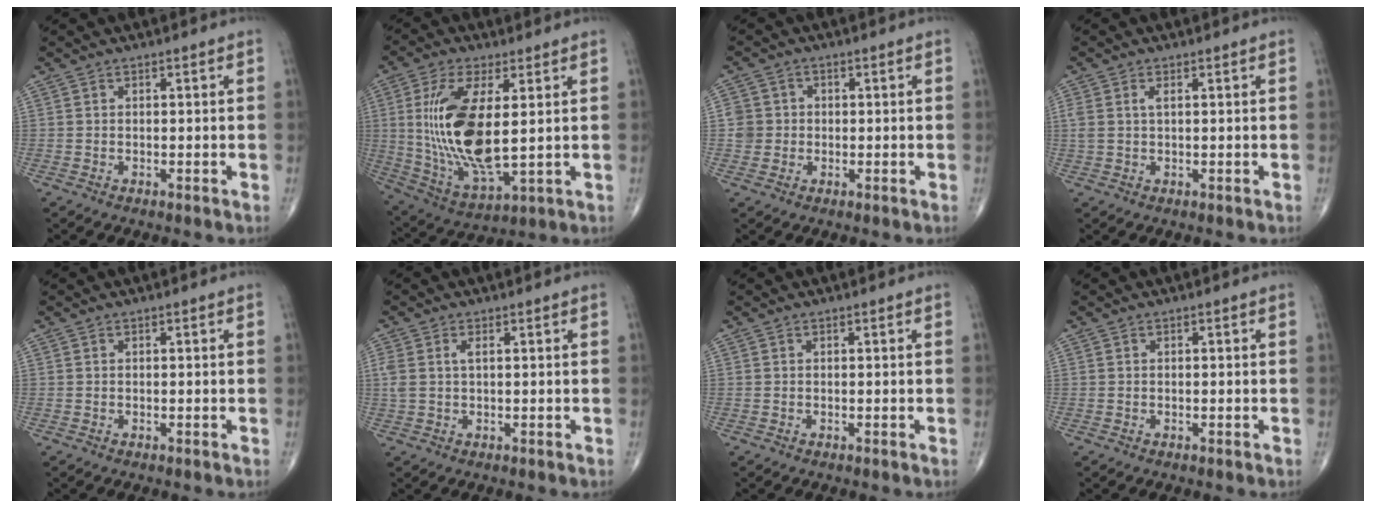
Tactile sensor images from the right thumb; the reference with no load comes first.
{"total": 17.8, "force": [2.0, 7.0, 16.2], "torque": [-0.333, -0.022, 0.051]}
{"total": 3.9, "force": [-0.1, 3.9, 0.6], "torque": [0.014, 0.007, -0.003]}
{"total": 2.4, "force": [0.7, 1.1, 2.0], "torque": [-0.056, 0.012, 0.019]}
{"total": 0.0}
{"total": 3.3, "force": [0.9, 1.6, 2.8], "torque": [-0.079, 0.013, 0.022]}
{"total": 0.0}
{"total": 0.0}